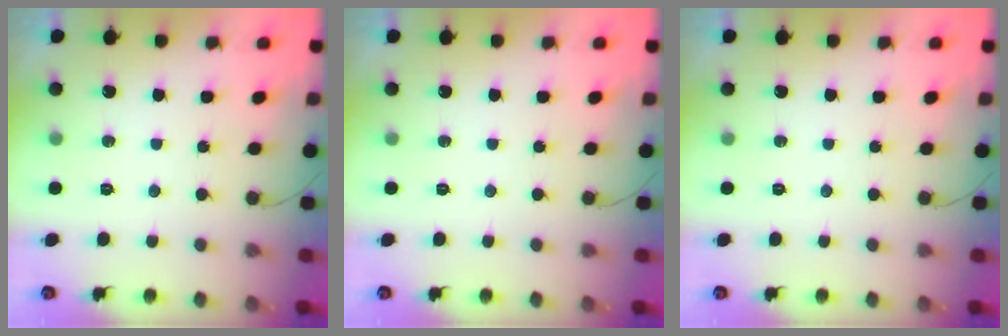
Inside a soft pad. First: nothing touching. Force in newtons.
{"total": 0.0}
{"total": 0.0}